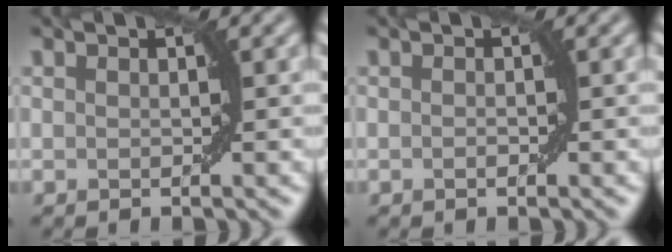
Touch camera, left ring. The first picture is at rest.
{"total": 0.5, "force": [-0.2, 0.2, 0.4], "torque": [-0.007, 0.002, -0.002]}